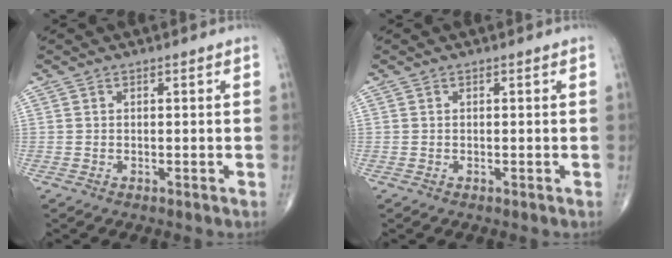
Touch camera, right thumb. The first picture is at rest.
{"total": 0.0}